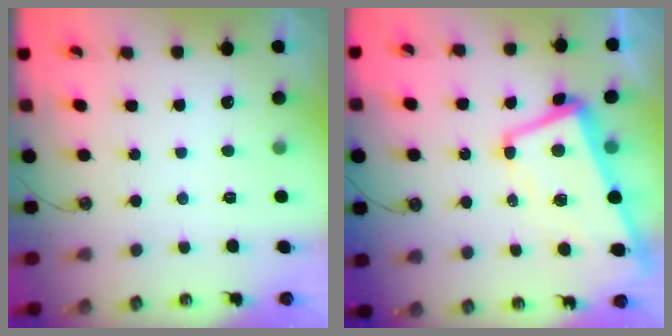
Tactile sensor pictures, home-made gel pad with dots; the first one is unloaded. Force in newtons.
{"total": 2.3, "press": 2.0, "slide": 1.0}